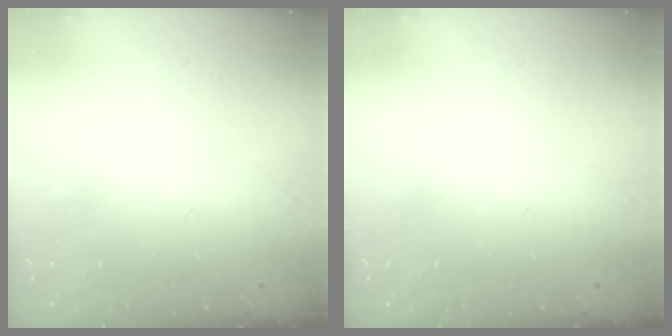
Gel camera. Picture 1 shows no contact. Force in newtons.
{"total": 0.0}